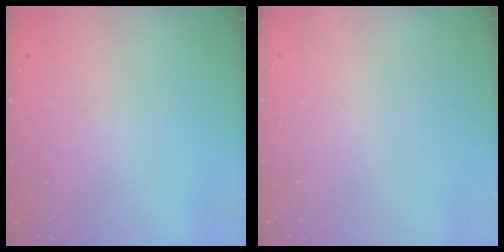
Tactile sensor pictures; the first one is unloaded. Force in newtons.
{"total": 0.0}